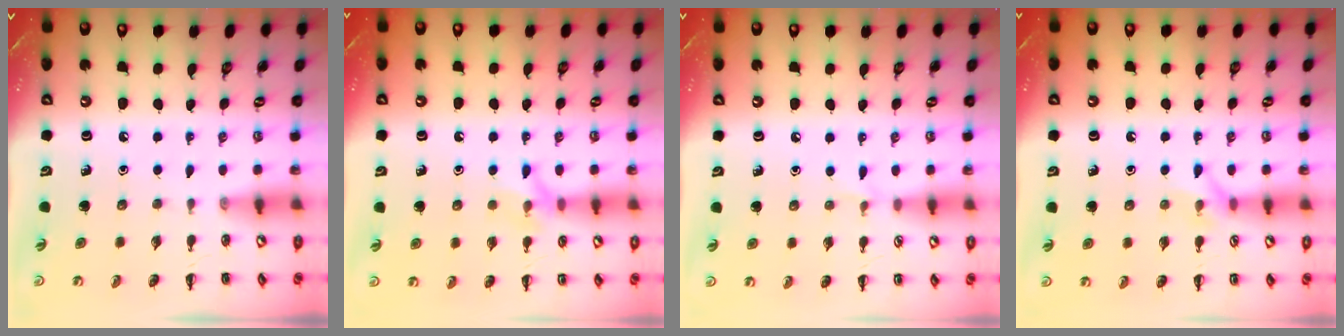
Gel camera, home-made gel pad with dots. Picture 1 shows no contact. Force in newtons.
{"total": 8.1, "press": 8.0, "slide": 1.2}
{"total": 3.4, "press": 3.1, "slide": 1.2}
{"total": 6.1, "press": 6.1, "slide": 0.4}